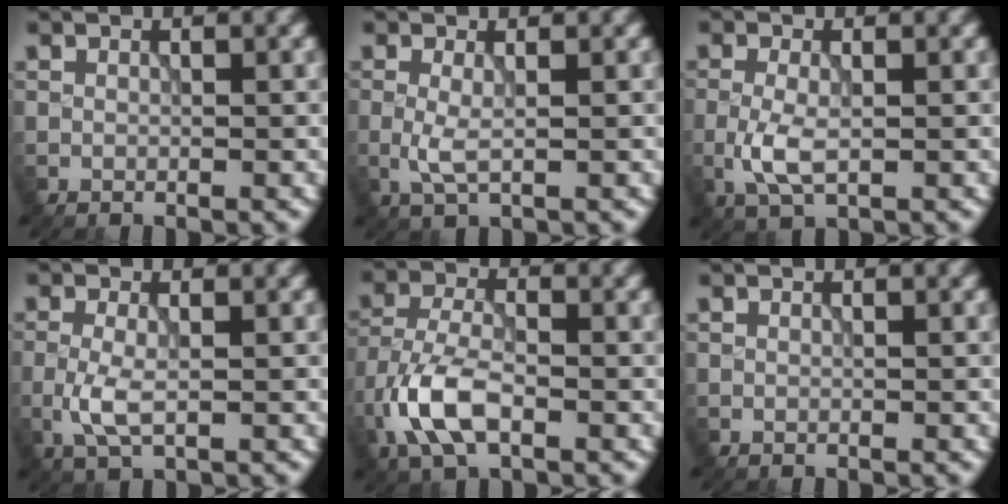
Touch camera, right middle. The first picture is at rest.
{"total": 1.9, "force": [-0.2, 0.4, 1.9], "torque": [-0.045, -0.001, -0.005]}
{"total": 3.2, "force": [-0.8, 1.4, 2.8], "torque": [-0.065, -0.005, -0.018]}
{"total": 2.8, "force": [-0.6, 1.0, 2.5], "torque": [-0.060, -0.003, -0.016]}
{"total": 5.9, "force": [-2.5, 2.8, 4.6], "torque": [-0.099, 0.000, -0.059]}
{"total": 0.0}